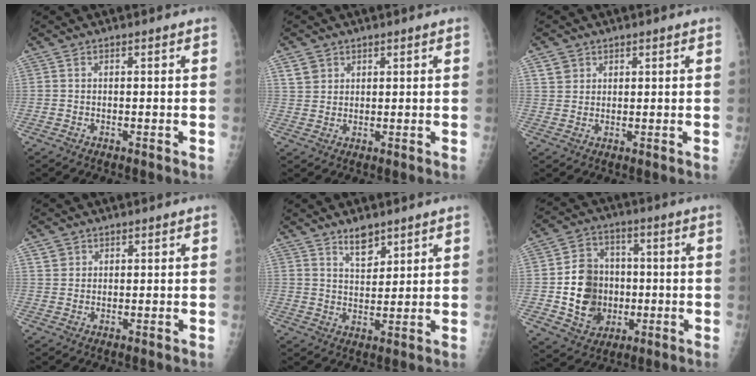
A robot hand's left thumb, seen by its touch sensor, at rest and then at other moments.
{"total": 3.3, "force": [1.8, 2.6, 0.8], "torque": [0.002, -0.009, 0.035]}
{"total": 2.9, "force": [1.6, 2.4, 0.5], "torque": [0.008, -0.009, 0.027]}
{"total": 2.4, "force": [1.3, 2.0, 0.3], "torque": [0.013, -0.007, 0.019]}
{"total": 5.1, "force": [3.8, 2.3, 2.5], "torque": [-0.024, -0.030, 0.069]}
{"total": 14.1, "force": [-1.4, 11.8, 7.6], "torque": [-0.087, 0.008, -0.019]}